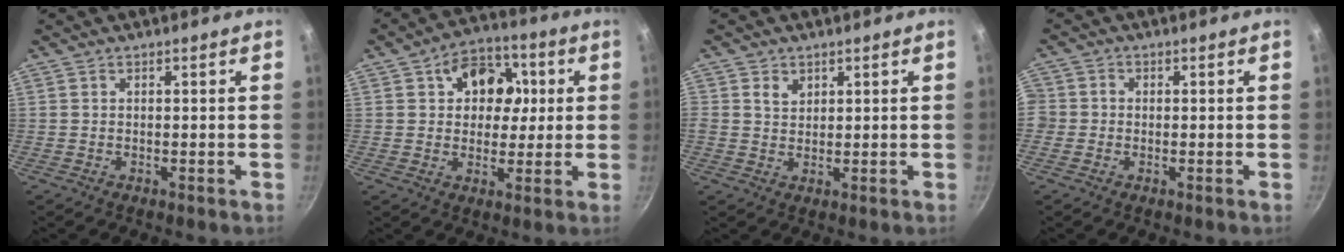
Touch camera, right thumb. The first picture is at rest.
{"total": 11.4, "force": [2.7, 8.9, 6.6], "torque": [-0.048, 0.005, 0.028]}
{"total": 2.7, "force": [1.2, 2.2, 0.9], "torque": [-0.005, -0.002, 0.022]}
{"total": 2.9, "force": [-0.8, 2.7, 0.7], "torque": [-0.005, 0.011, -0.022]}